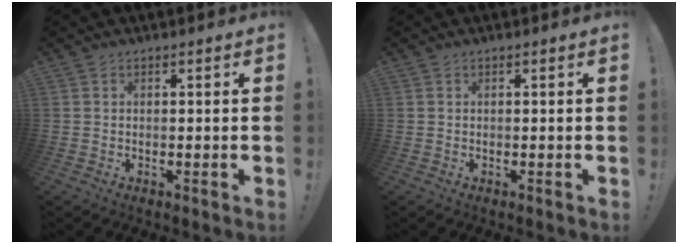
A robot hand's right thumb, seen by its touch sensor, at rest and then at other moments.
{"total": 0.0}